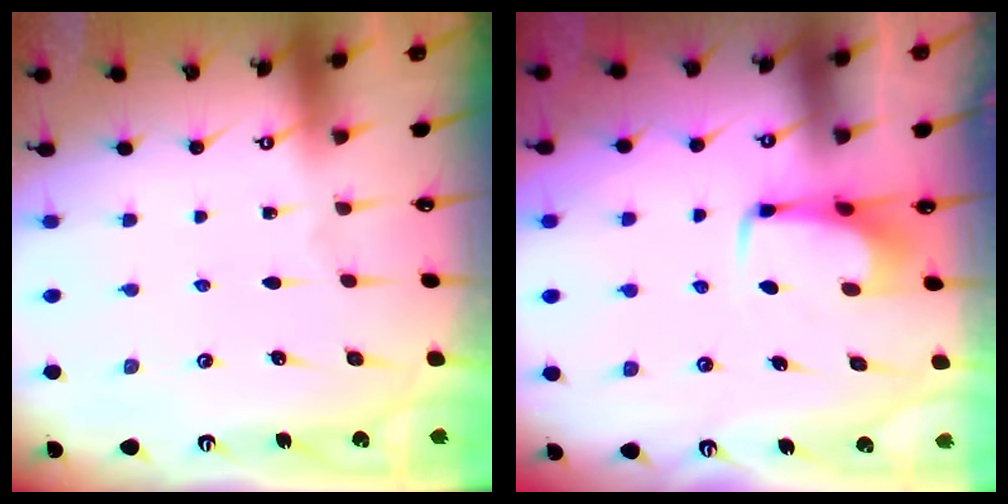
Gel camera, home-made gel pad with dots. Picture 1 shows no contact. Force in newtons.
{"total": 2.9, "press": 2.9, "slide": 0.4}